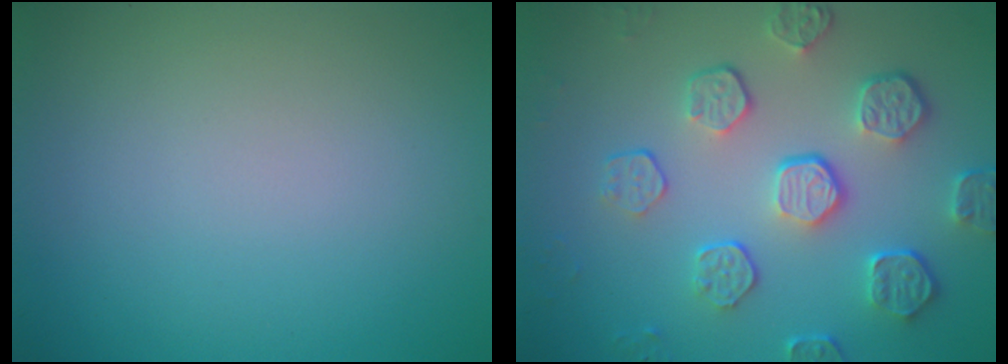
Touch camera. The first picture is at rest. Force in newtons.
{"total": 5.7, "press": 4.2, "slide": 3.9}